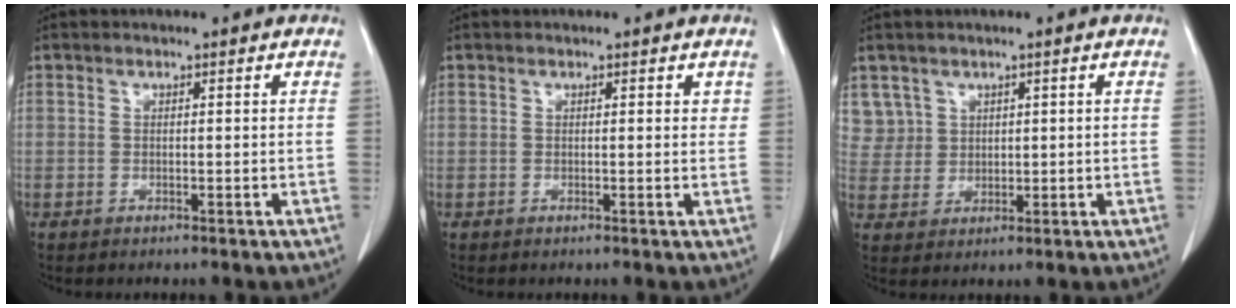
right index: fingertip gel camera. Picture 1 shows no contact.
{"total": 1.0, "force": [0.5, 0.5, 0.7], "torque": [-0.005, 0.000, 0.004]}
{"total": 4.8, "force": [2.6, 4.0, -0.3], "torque": [0.016, 0.006, 0.056]}